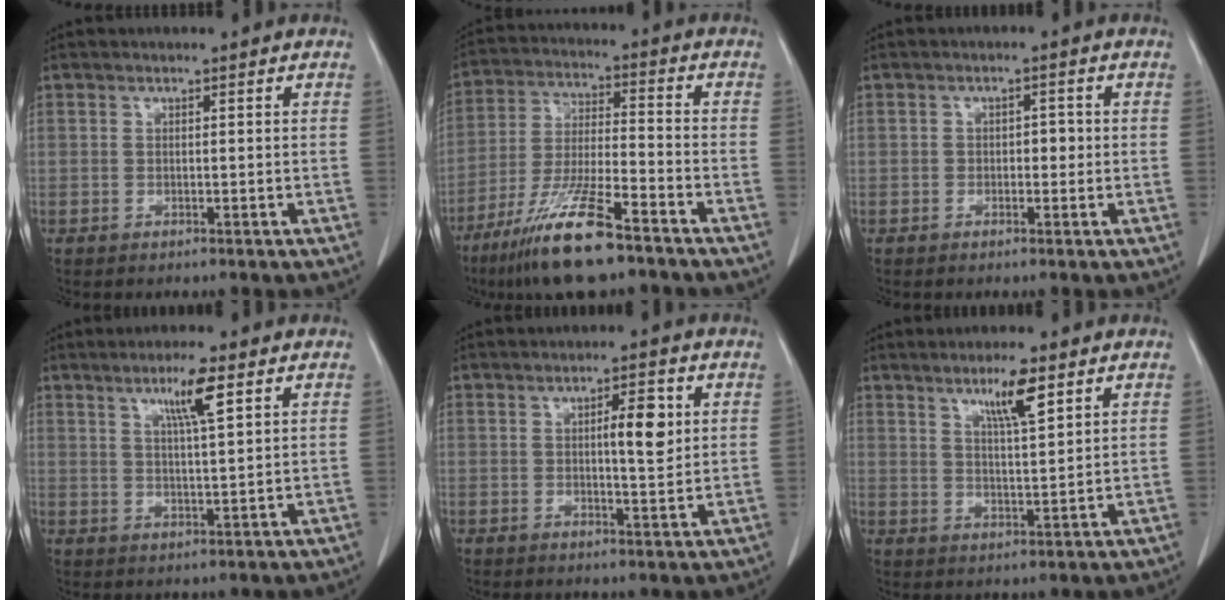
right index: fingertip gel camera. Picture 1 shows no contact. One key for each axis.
{"total": 13.9, "fx": -9.3, "fy": 1.6, "fz": 10.1, "tx": -0.205, "ty": -0.034, "tz": -0.170}
{"total": 1.8, "fx": -0.1, "fy": 1.2, "fz": 1.3, "tx": -0.012, "ty": 0.008, "tz": -0.001}
{"total": 6.0, "fx": 3.1, "fy": 0.0, "fz": 5.1, "tx": -0.090, "ty": -0.001, "tz": 0.053}
{"total": 5.1, "fx": 1.3, "fy": 1.1, "fz": 4.8, "tx": -0.072, "ty": 0.003, "tz": 0.021}
{"total": 6.3, "fx": 3.7, "fy": 0.5, "fz": 5.1, "tx": -0.089, "ty": -0.004, "tz": 0.066}